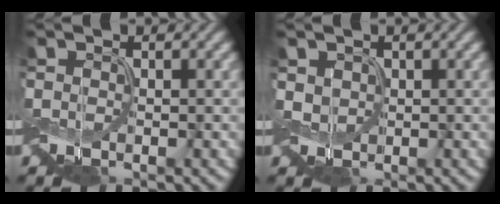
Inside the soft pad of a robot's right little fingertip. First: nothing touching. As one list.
[{"total": 1.6, "force": [0.1, 1.4, 0.8], "torque": [-0.028, 0.003, 0.002]}]